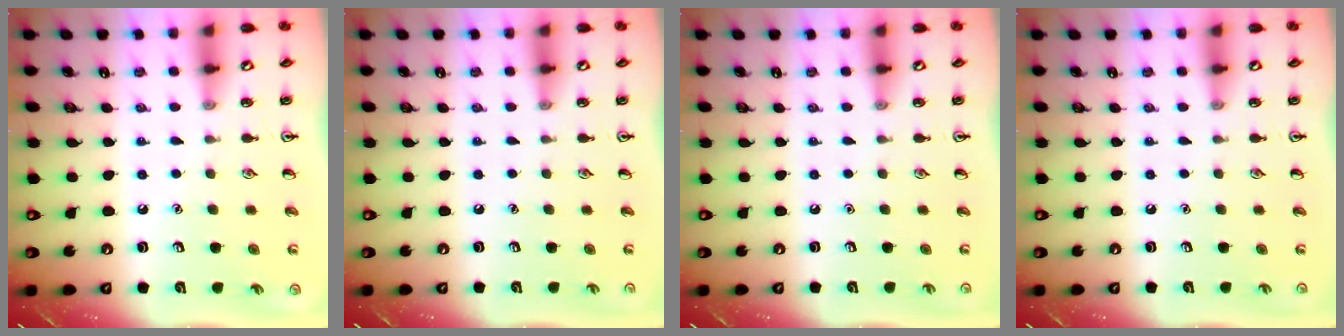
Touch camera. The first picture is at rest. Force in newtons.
{"total": 0.0}
{"total": 0.0}
{"total": 0.0}